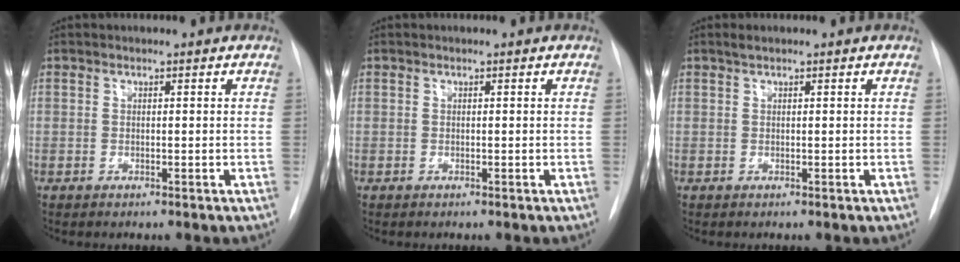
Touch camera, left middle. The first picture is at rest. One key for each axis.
{"total": 0.0}
{"total": 0.7, "fx": 0.6, "fy": 0.1, "fz": 0.4, "tx": -0.013, "ty": 0.006, "tz": 0.013}